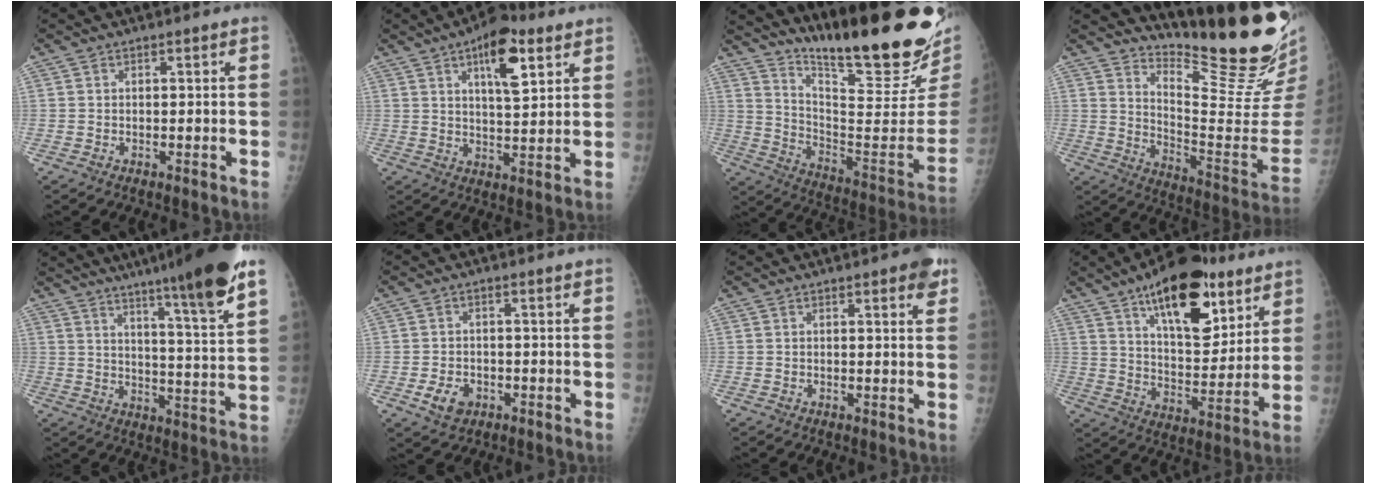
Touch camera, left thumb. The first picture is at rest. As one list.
[{"total": 10.6, "force": [5.3, 3.9, 8.3], "torque": [-0.110, -0.021, 0.081]}, {"total": 29.1, "force": [21.7, 4.9, 18.7], "torque": [-0.260, -0.145, 0.321]}, {"total": 22.4, "force": [19.7, 2.0, 10.4], "torque": [-0.126, -0.196, 0.277]}, {"total": 21.4, "force": [15.2, 0.7, 15.0], "torque": [-0.208, -0.070, 0.218]}, {"total": 4.3, "force": [-1.6, 3.2, 2.4], "torque": [-0.036, 0.002, -0.021]}, {"total": 4.1, "force": [2.3, 1.1, 3.2], "torque": [-0.031, -0.007, 0.022]}, {"total": 21.7, "force": [12.6, 9.5, 14.9], "torque": [-0.186, -0.058, 0.202]}]